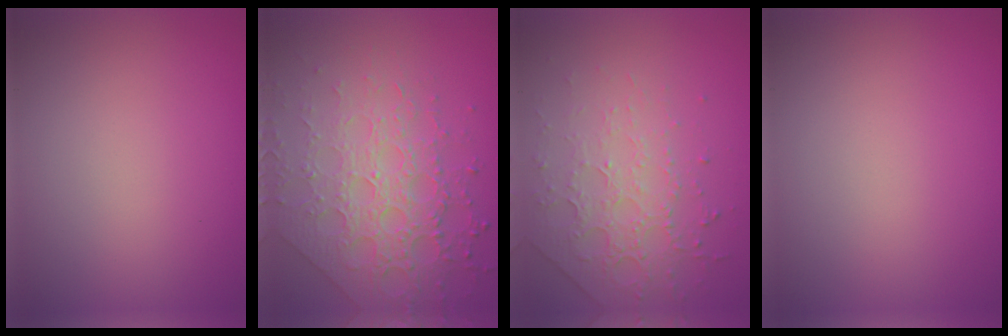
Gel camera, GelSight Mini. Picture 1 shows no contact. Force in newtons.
{"total": 6.8, "press": 5.4, "slide": 4.2}
{"total": 4.7, "press": 3.1, "slide": 3.6}
{"total": 0.0}